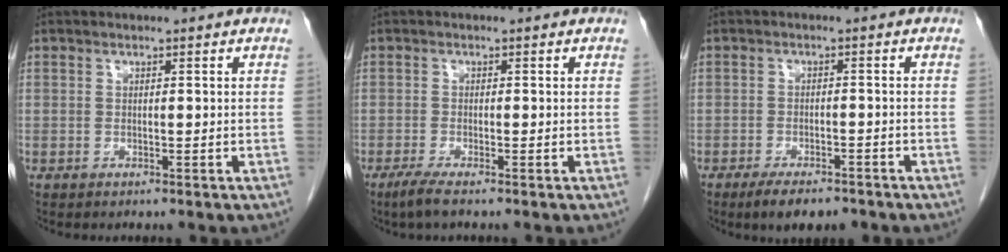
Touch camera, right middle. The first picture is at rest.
{"total": 2.3, "force": [-1.6, -0.1, 1.6], "torque": [-0.042, -0.009, -0.037]}
{"total": 5.5, "force": [-4.2, 1.7, 3.1], "torque": [-0.049, -0.004, -0.067]}